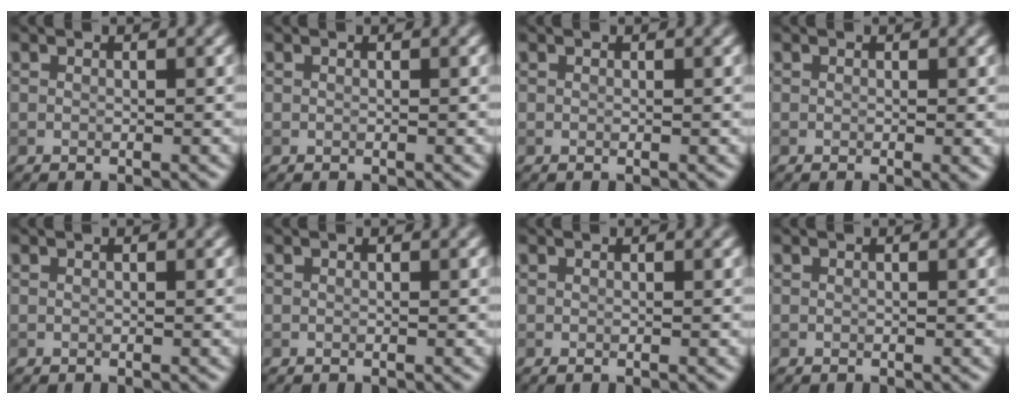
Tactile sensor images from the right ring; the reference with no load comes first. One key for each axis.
{"total": 0.0}
{"total": 0.0}
{"total": 0.9, "fx": -0.1, "fy": 0.1, "fz": 0.9, "tx": -0.008, "ty": -0.006, "tz": -0.002}
{"total": 0.0}
{"total": 0.0}
{"total": 0.0}
{"total": 0.0}